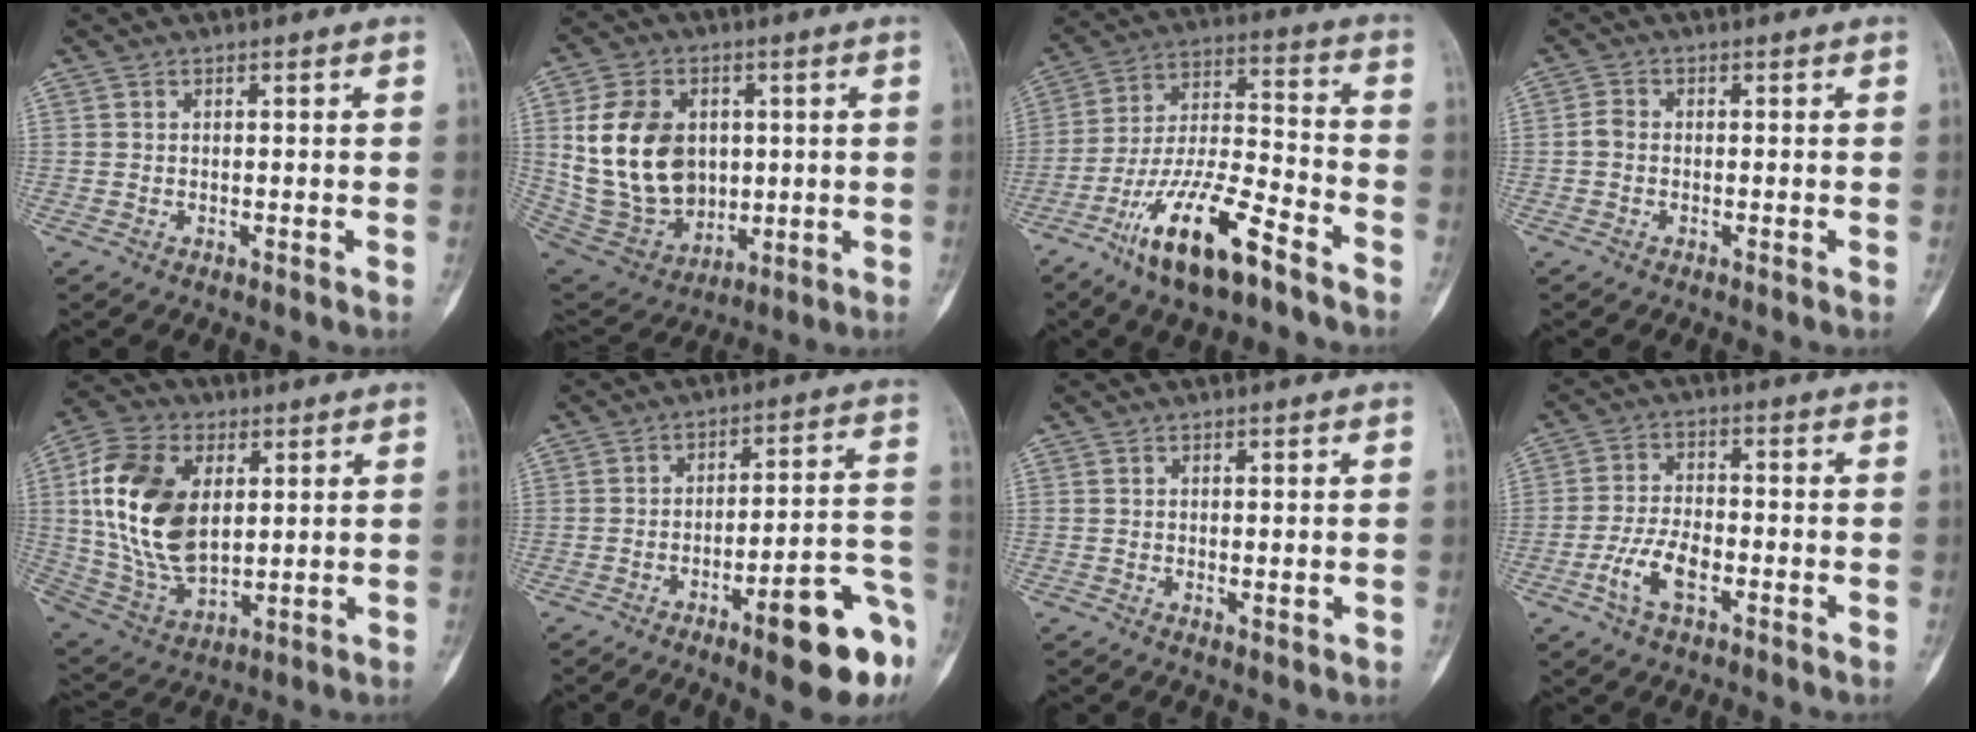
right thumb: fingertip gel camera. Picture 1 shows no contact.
{"total": 18.9, "force": [2.8, 14.0, 12.4], "torque": [-0.199, -0.007, 0.073]}
{"total": 17.4, "force": [-10.9, 4.8, 12.7], "torque": [-0.235, 0.072, -0.196]}
{"total": 1.8, "force": [-0.5, 1.3, 1.1], "torque": [-0.021, 0.004, -0.016]}
{"total": 19.7, "force": [4.0, 12.2, 14.9], "torque": [-0.275, -0.010, 0.078]}
{"total": 16.0, "force": [-7.9, 3.8, 13.4], "torque": [-0.134, 0.058, -0.102]}
{"total": 1.5, "force": [0.0, 0.9, 1.2], "torque": [-0.011, -0.004, 0.003]}
{"total": 7.2, "force": [-3.0, 3.4, 5.6], "torque": [-0.111, 0.017, -0.059]}